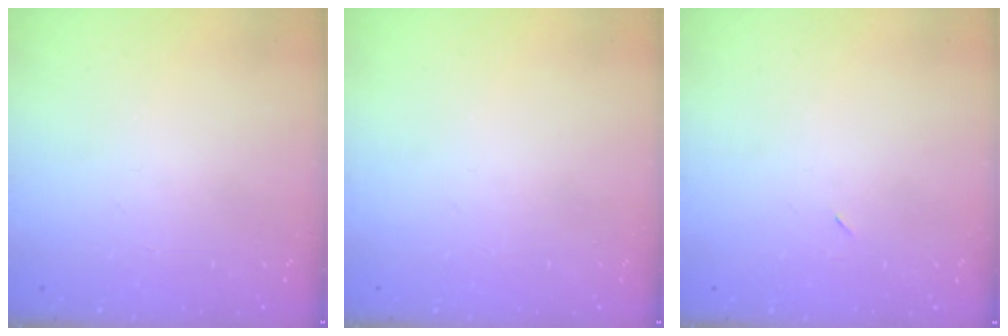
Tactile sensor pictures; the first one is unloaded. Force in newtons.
{"total": 0.0}
{"total": 2.3, "press": 2.0, "slide": 1.2}